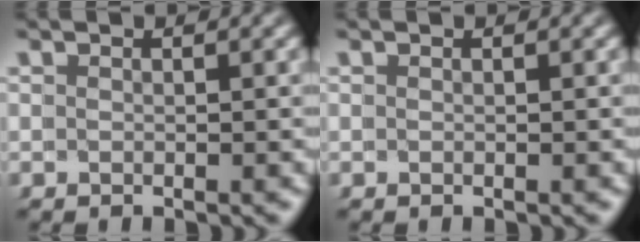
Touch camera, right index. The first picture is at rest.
{"total": 0.0}